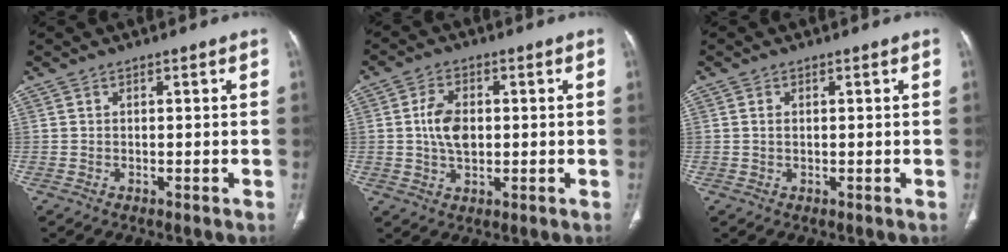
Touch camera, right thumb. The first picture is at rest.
{"total": 6.6, "force": [0.4, 4.3, 5.1], "torque": [-0.090, 0.002, 0.006]}
{"total": 1.1, "force": [0.2, 0.7, 0.8], "torque": [-0.017, 0.001, 0.005]}